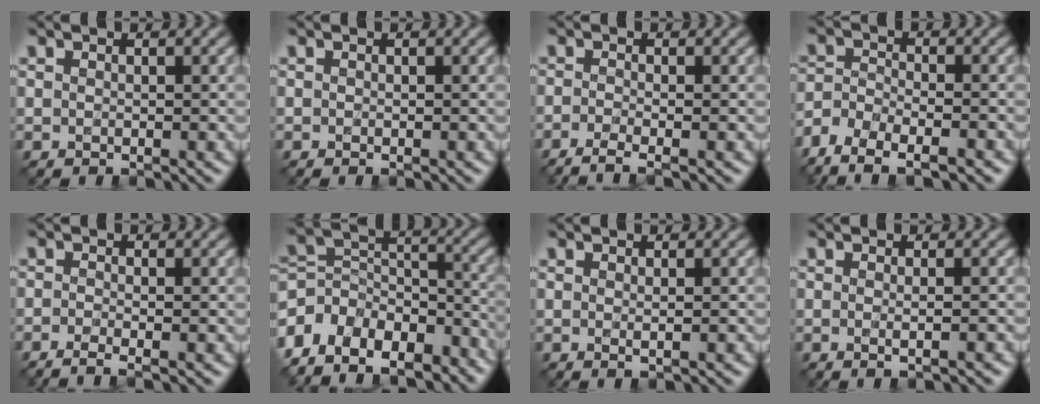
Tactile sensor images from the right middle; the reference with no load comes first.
{"total": 0.0}
{"total": 2.6, "force": [-1.7, 0.6, 1.9], "torque": [-0.033, -0.008, -0.044]}
{"total": 7.5, "force": [-5.8, 2.8, 3.8], "torque": [-0.065, -0.010, -0.095]}
{"total": 2.2, "force": [-1.4, 0.5, 1.6], "torque": [-0.022, -0.010, -0.038]}
{"total": 10.0, "force": [-7.2, 5.8, 3.7], "torque": [-0.082, 0.001, -0.123]}
{"total": 0.8, "force": [-0.1, 0.2, 0.8], "torque": [-0.012, -0.001, -0.002]}
{"total": 2.2, "force": [-0.2, 0.9, 2.0], "torque": [-0.016, -0.003, -0.012]}